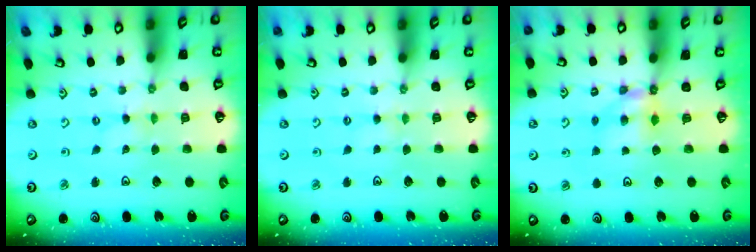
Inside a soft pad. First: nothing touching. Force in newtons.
{"total": 2.4, "press": 2.4, "slide": 0.4}
{"total": 6.0, "press": 6.0, "slide": 0.6}